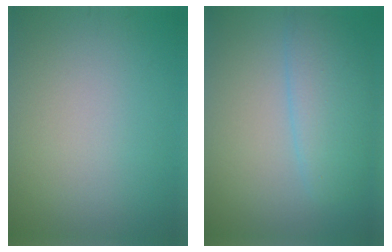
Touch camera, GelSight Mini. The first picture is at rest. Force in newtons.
{"total": 4.3, "press": 4.3, "slide": 0.1}